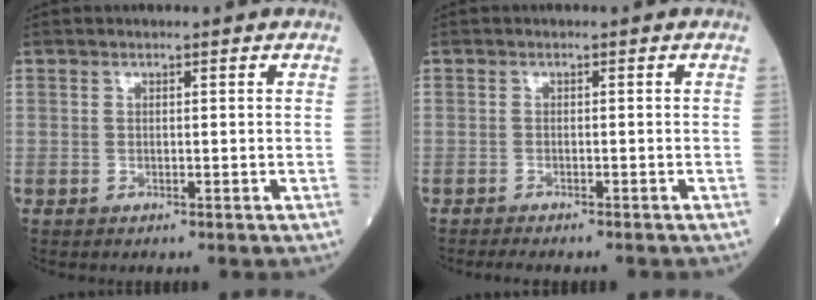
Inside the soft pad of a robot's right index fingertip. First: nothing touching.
{"total": 4.2, "force": [-3.6, 0.7, 1.9], "torque": [-0.025, -0.008, -0.047]}